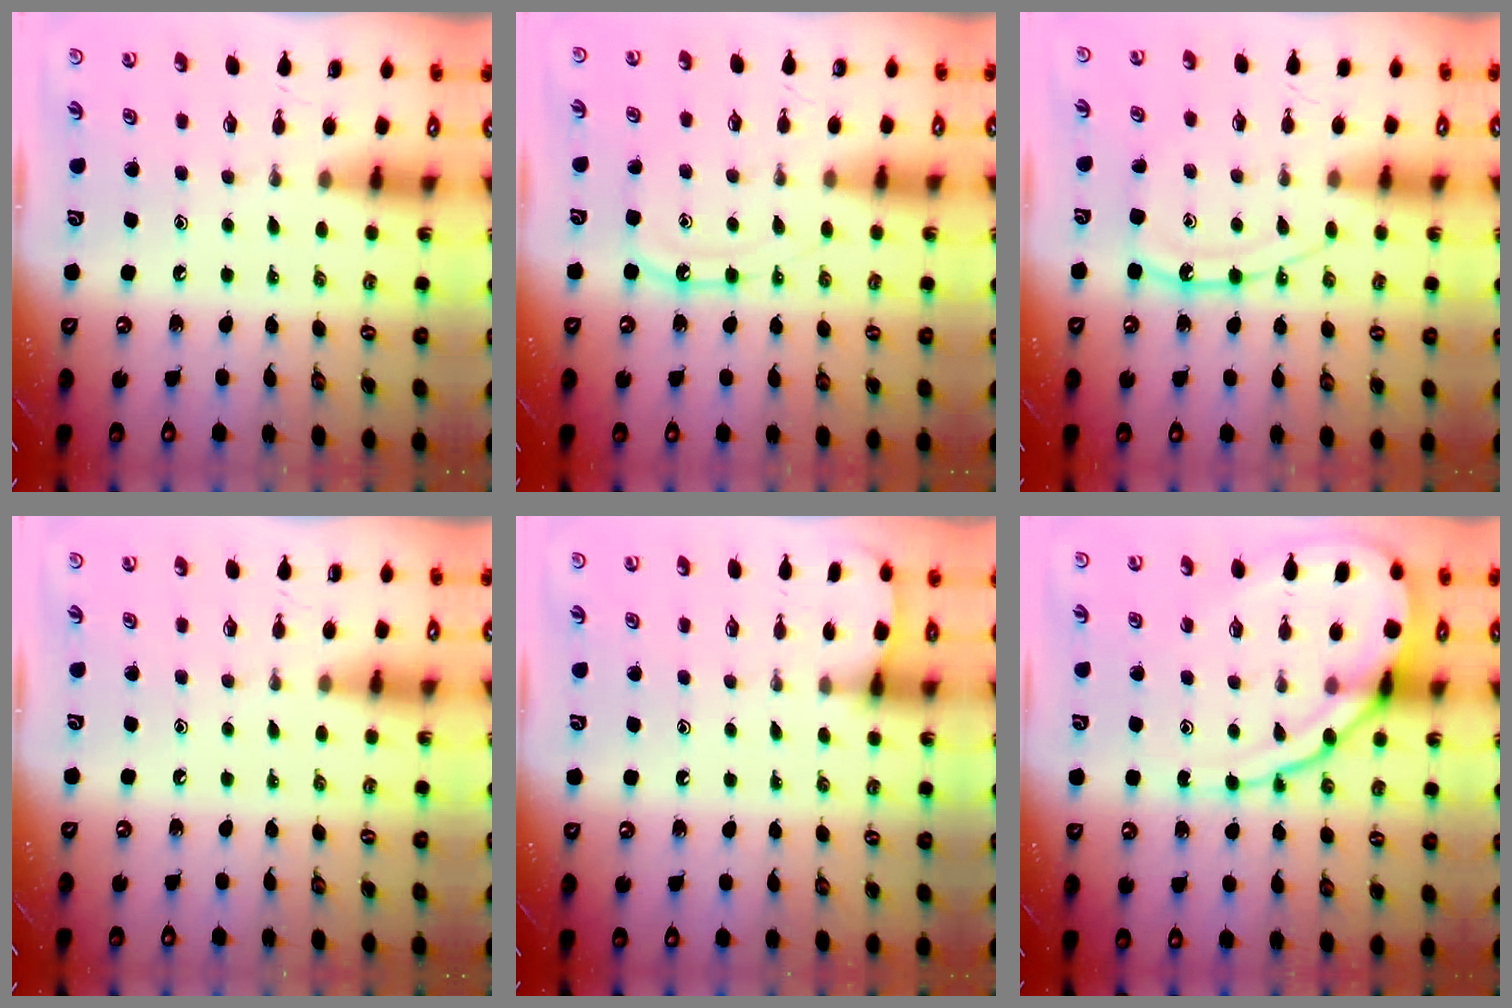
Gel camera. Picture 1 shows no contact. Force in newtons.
{"total": 9.0, "press": 8.9, "slide": 0.7}
{"total": 12.6, "press": 12.6, "slide": 0.6}
{"total": 0.0}
{"total": 2.6, "press": 2.6, "slide": 0.3}
{"total": 14.9, "press": 14.8, "slide": 1.5}